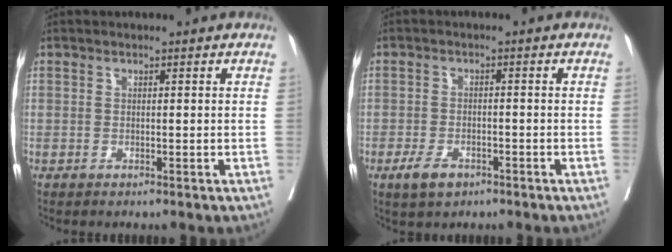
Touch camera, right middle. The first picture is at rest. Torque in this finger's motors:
{"motor_torque": [0.49, -0.36, 0.09, 0.03]}